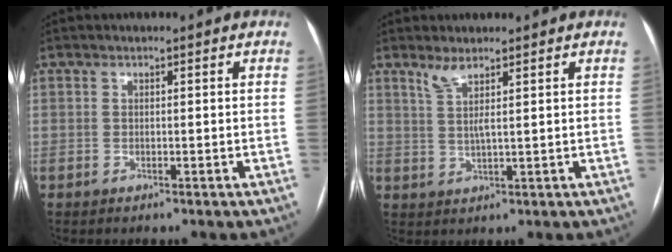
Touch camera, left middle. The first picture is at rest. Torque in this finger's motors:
{"motor_torque": [0.06, -0.08, 0.05, 0.01]}